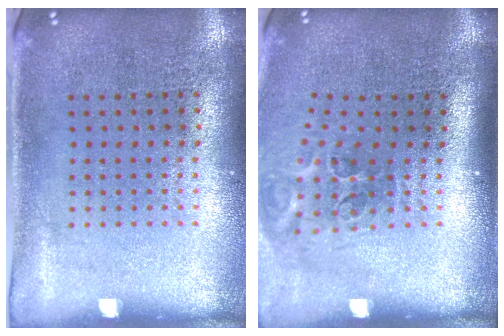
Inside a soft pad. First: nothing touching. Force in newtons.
{"total": 2.0, "press": 1.2, "slide": 1.6}